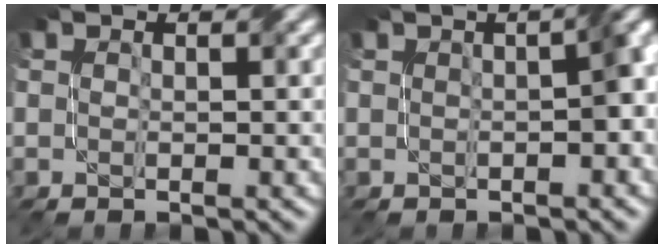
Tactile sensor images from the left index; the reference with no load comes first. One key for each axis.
{"total": 4.0, "fx": 0.1, "fy": 1.1, "fz": 3.8, "tx": -0.041, "ty": 0.015, "tz": 0.007}